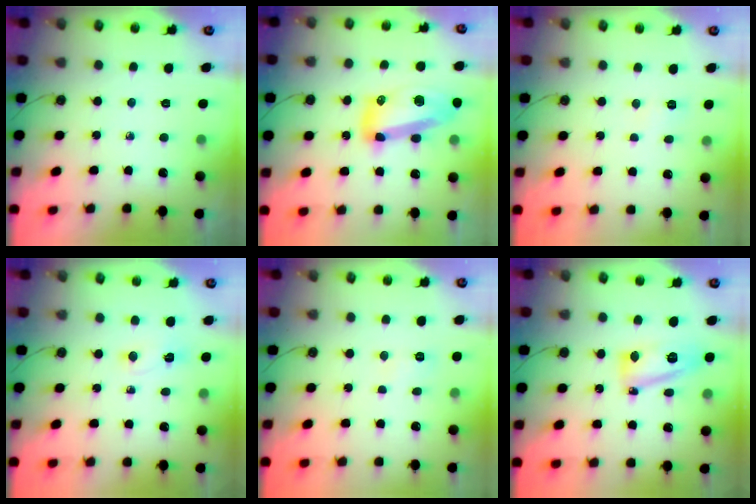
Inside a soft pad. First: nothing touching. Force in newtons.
{"total": 16.1, "press": 16.0, "slide": 1.4}
{"total": 3.1, "press": 3.0, "slide": 0.6}
{"total": 2.1, "press": 2.1, "slide": 0.4}
{"total": 3.1, "press": 3.0, "slide": 1.0}
{"total": 13.0, "press": 12.9, "slide": 1.5}